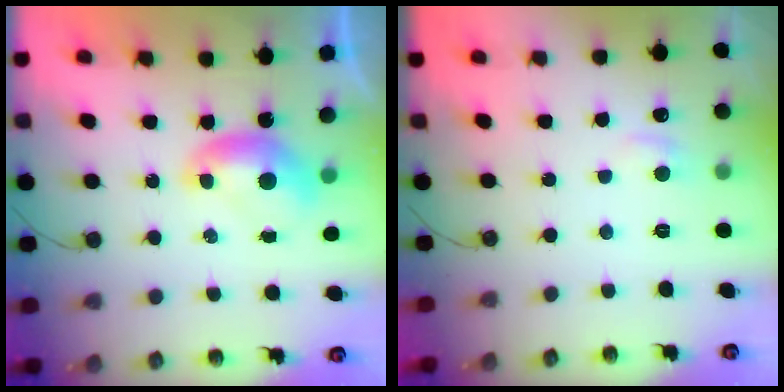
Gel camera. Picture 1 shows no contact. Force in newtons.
{"total": 0.9, "press": 0.3, "slide": 0.8}